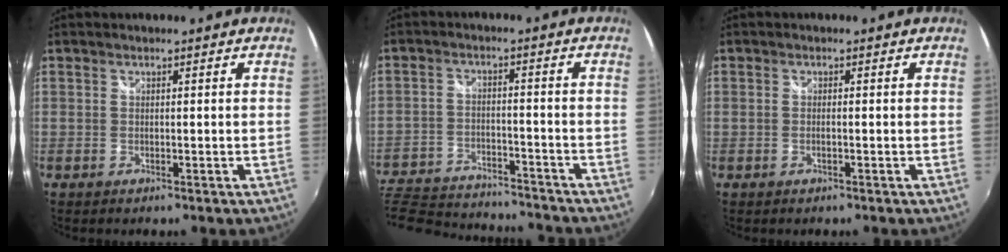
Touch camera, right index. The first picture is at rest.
{"total": 23.4, "force": [-19.9, 7.7, 9.7], "torque": [-0.229, -0.022, -0.299]}
{"total": 0.9, "force": [-0.2, 0.1, 0.9], "torque": [-0.017, 0.000, -0.006]}